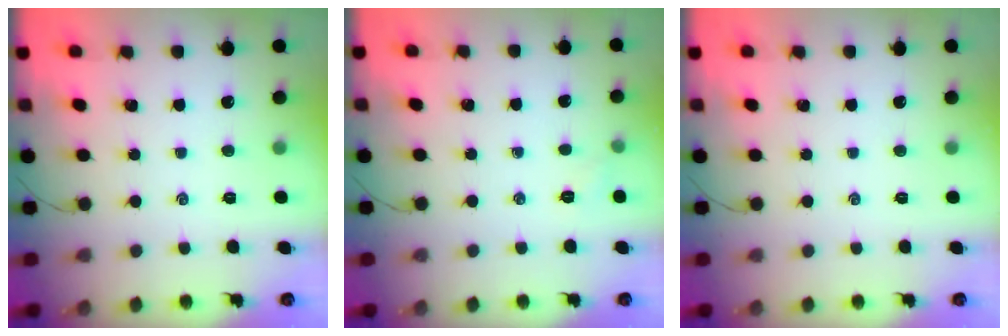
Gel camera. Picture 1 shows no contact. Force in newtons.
{"total": 3.0, "press": 2.9, "slide": 0.8}
{"total": 0.0}